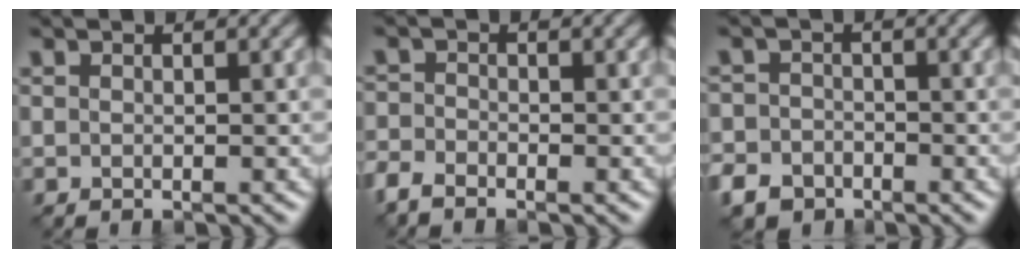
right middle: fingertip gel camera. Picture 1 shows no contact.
{"total": 2.3, "force": [-1.9, 0.9, 0.9], "torque": [-0.022, 0.002, -0.050]}
{"total": 4.0, "force": [-2.5, 2.9, 1.0], "torque": [-0.012, 0.002, -0.054]}